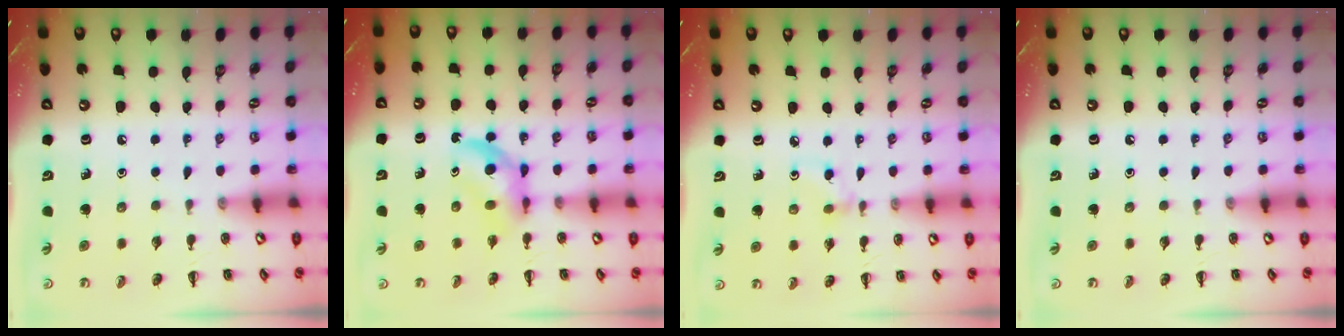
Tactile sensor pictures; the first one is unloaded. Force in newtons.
{"total": 4.8, "press": 4.7, "slide": 1.1}
{"total": 3.7, "press": 3.5, "slide": 1.4}
{"total": 0.0}